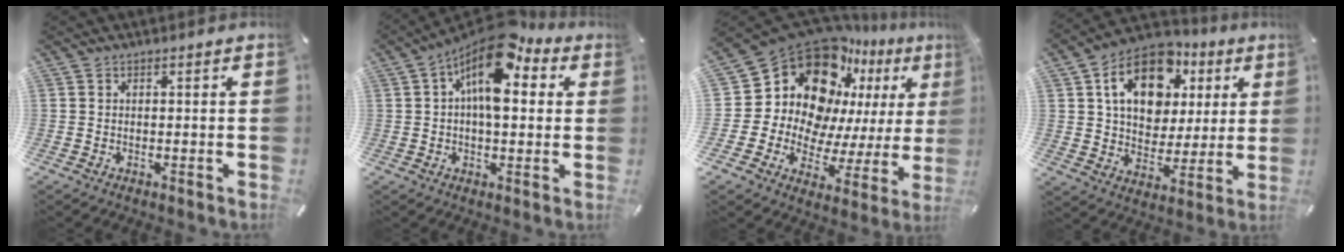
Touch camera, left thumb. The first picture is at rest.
{"total": 14.4, "force": [6.1, 7.1, 11.0], "torque": [-0.172, -0.033, 0.104]}
{"total": 19.1, "force": [11.0, 13.4, 8.0], "torque": [-0.125, -0.110, 0.211]}
{"total": 16.7, "force": [7.2, 12.1, 8.8], "torque": [-0.154, -0.014, 0.136]}